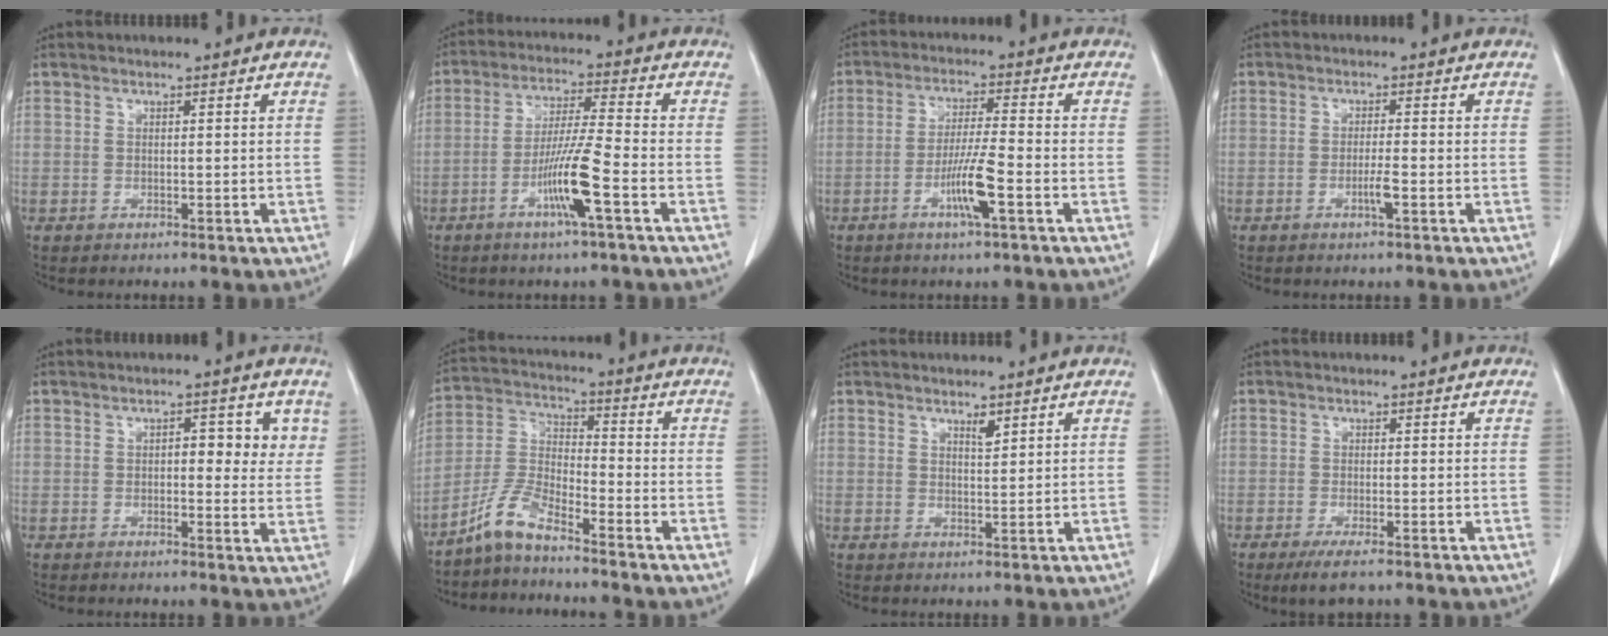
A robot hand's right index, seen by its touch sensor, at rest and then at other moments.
{"total": 9.0, "force": [-3.7, -0.7, 8.2], "torque": [-0.158, -0.008, -0.074]}
{"total": 6.9, "force": [-2.8, -0.2, 6.3], "torque": [-0.122, -0.007, -0.054]}
{"total": 2.7, "force": [-1.2, -0.3, 2.4], "torque": [-0.048, -0.003, -0.024]}
{"total": 5.4, "force": [1.6, 2.7, 4.4], "torque": [-0.042, 0.007, 0.018]}
{"total": 6.7, "force": [-5.6, 1.2, 3.4], "torque": [-0.089, -0.003, -0.120]}
{"total": 1.5, "force": [1.1, 0.3, 1.0], "torque": [-0.018, -0.005, 0.020]}
{"total": 3.6, "force": [-2.4, 0.4, 2.6], "torque": [-0.047, -0.011, -0.042]}